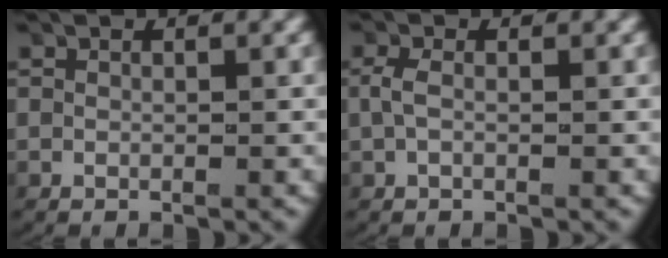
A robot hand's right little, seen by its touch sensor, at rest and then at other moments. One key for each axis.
{"total": 1.0, "fx": 0.0, "fy": 0.2, "fz": 1.0, "tx": -0.035, "ty": 0.003, "tz": 0.001}